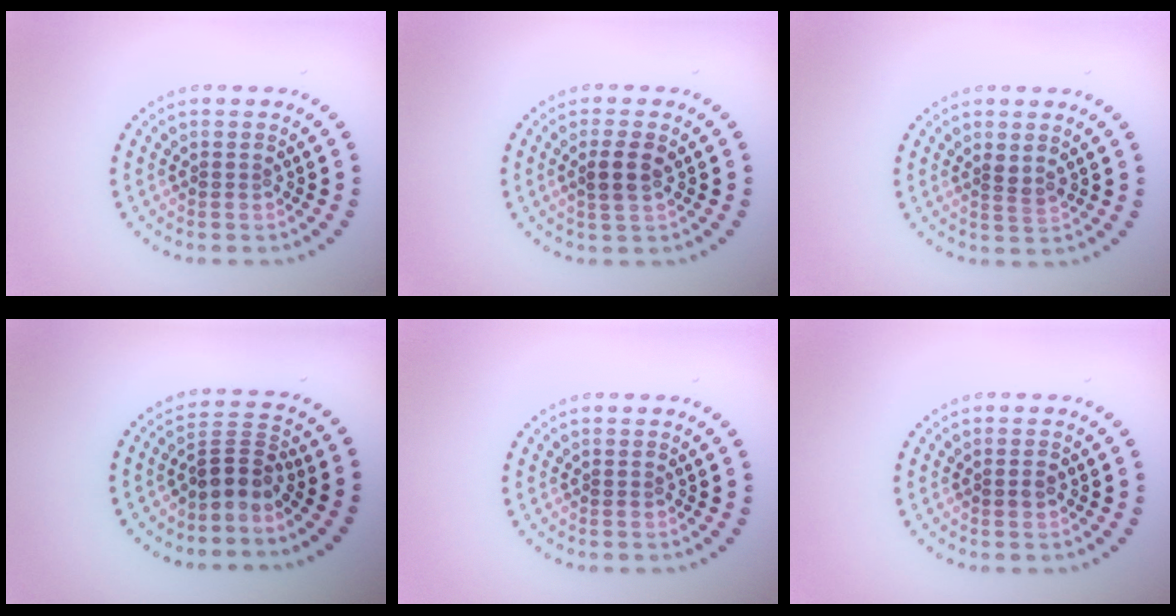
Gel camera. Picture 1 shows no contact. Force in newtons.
{"total": 1.8, "press": 1.7, "slide": 0.6}
{"total": 1.2, "press": 0.9, "slide": 0.8}
{"total": 2.8, "press": 2.0, "slide": 2.0}
{"total": 0.0}
{"total": 0.9, "press": 0.9, "slide": 0.1}